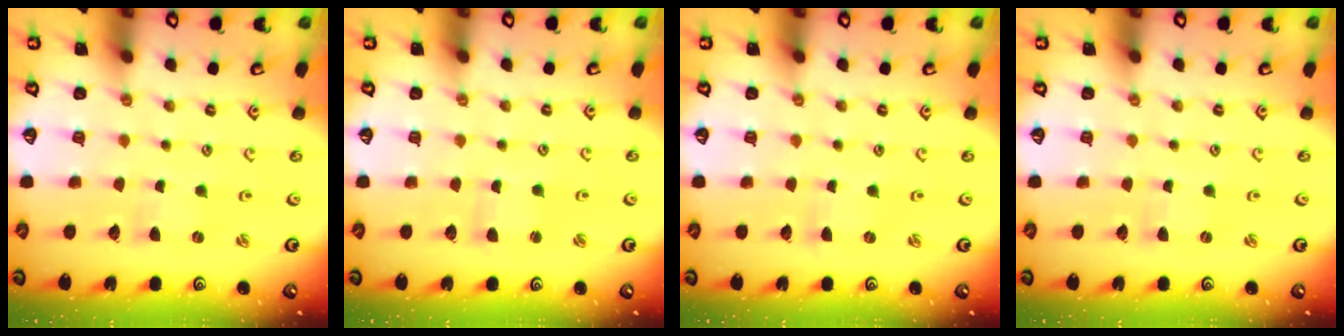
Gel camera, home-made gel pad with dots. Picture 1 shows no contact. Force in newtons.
{"total": 0.9, "press": 0.9, "slide": 0.1}
{"total": 0.0}
{"total": 0.0}